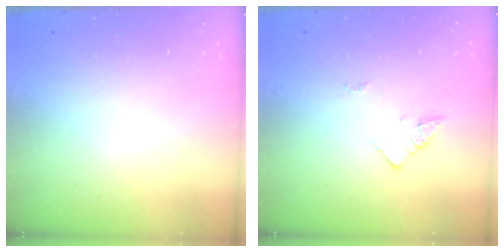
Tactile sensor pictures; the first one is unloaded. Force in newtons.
{"total": 2.1, "press": 2.1, "slide": 0.3}